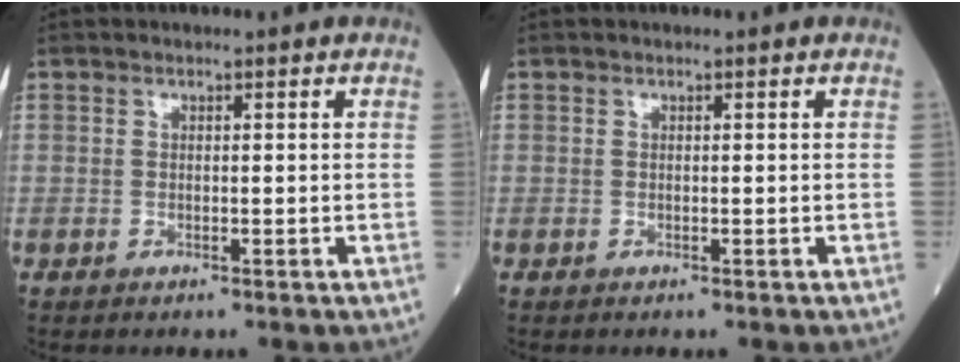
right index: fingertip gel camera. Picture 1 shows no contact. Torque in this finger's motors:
{"motor_torque": [0.00, 0.00, 0.00, 0.00]}